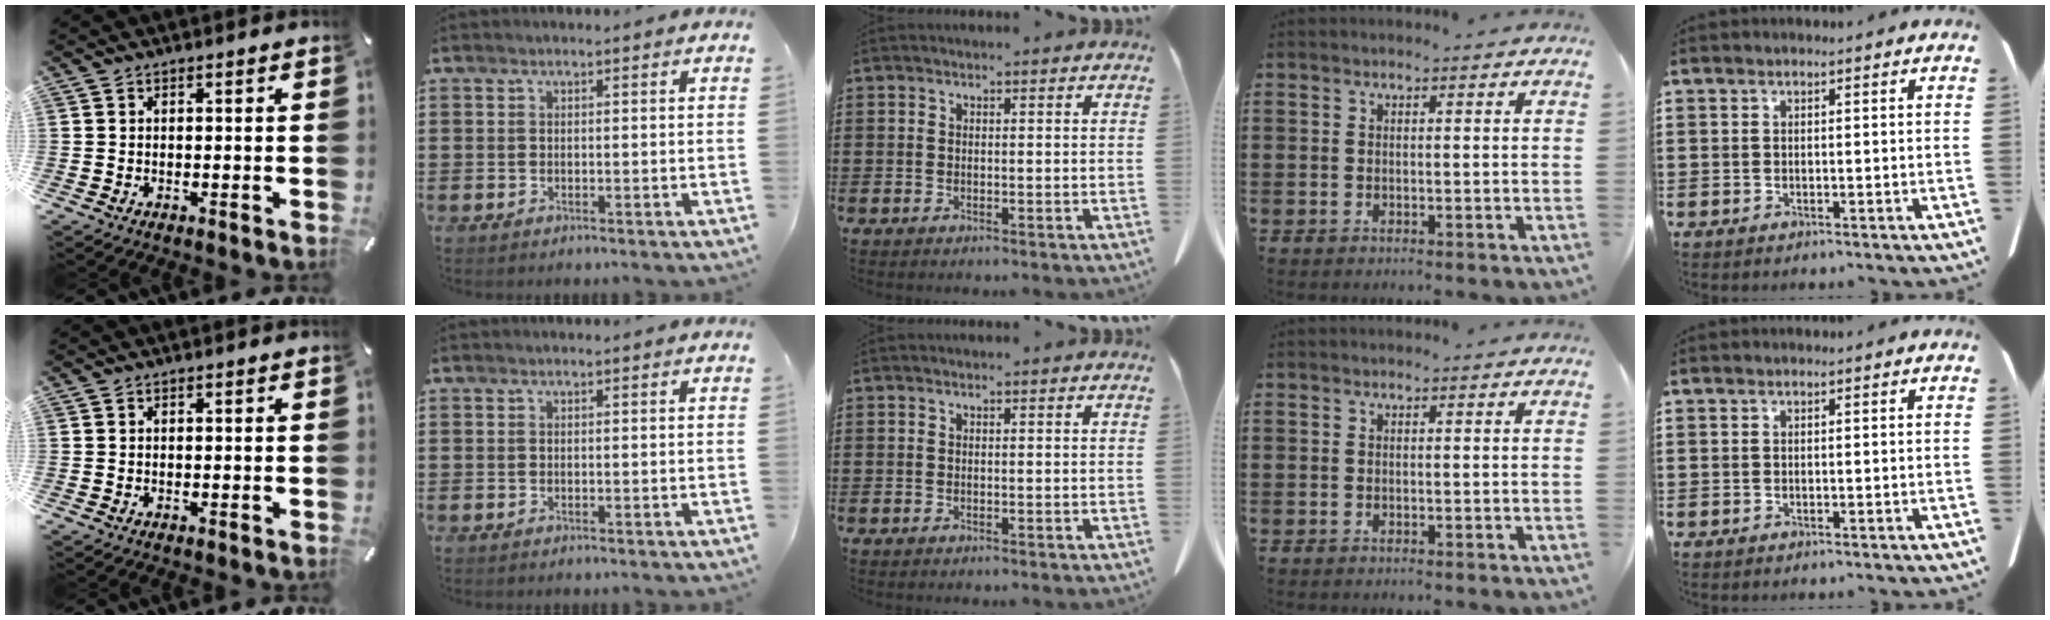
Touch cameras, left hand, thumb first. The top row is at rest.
{}